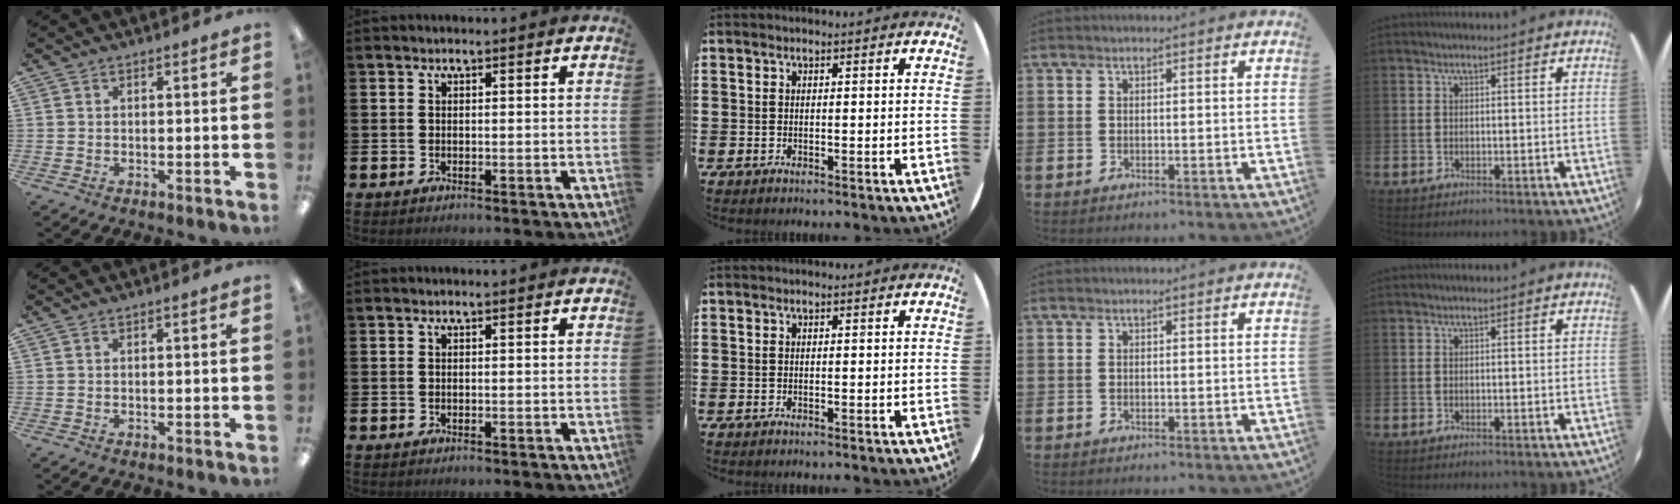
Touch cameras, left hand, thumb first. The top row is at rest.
{}